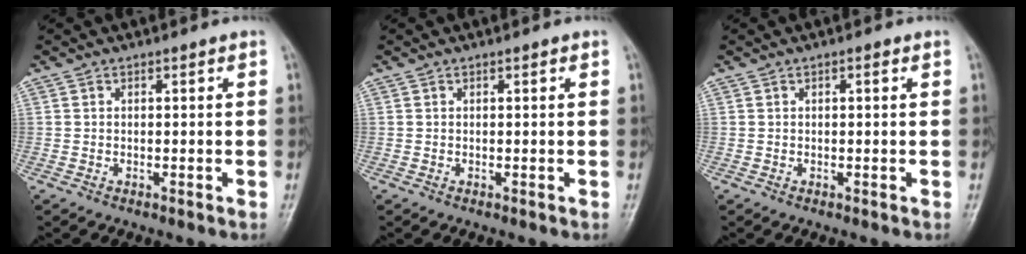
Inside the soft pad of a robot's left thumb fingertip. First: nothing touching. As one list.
[{"total": 0.0}, {"total": 0.7, "force": [0.3, 0.2, 0.6], "torque": [-0.009, 0.002, 0.001]}]